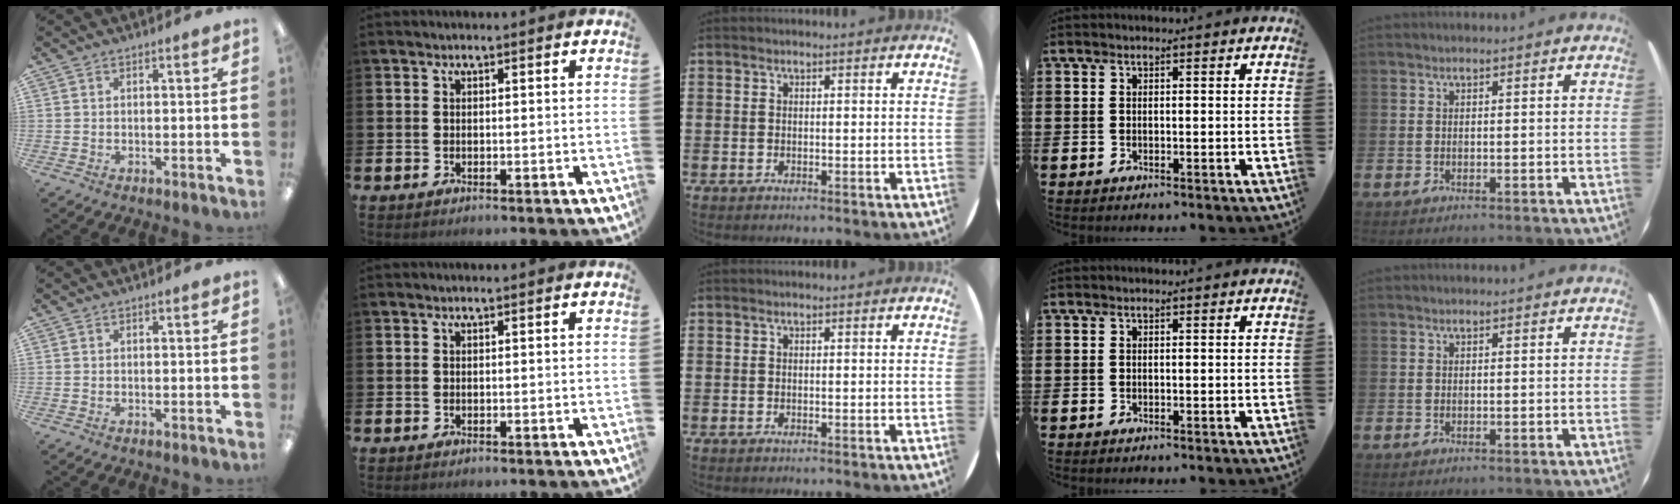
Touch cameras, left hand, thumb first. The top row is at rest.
{}